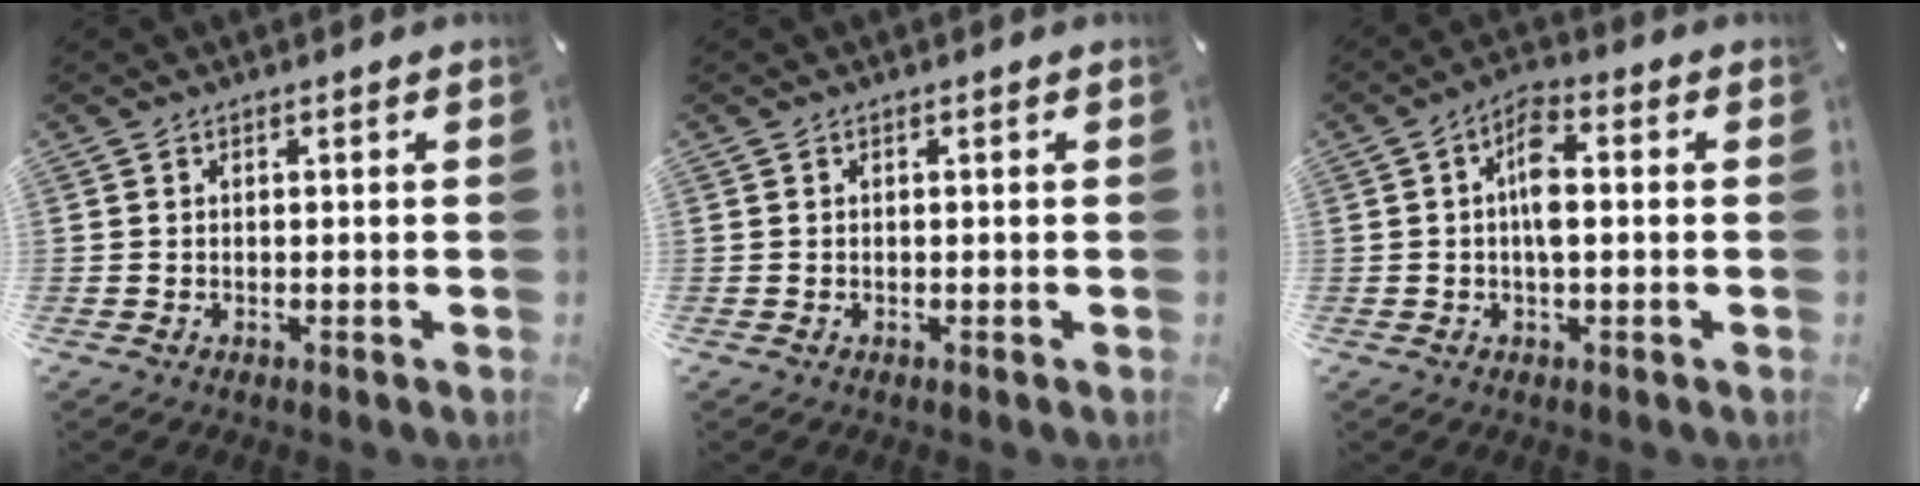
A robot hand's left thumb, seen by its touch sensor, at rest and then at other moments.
{"total": 0.0}
{"total": 6.6, "force": [0.0, 2.9, 5.9], "torque": [-0.108, 0.012, -0.003]}